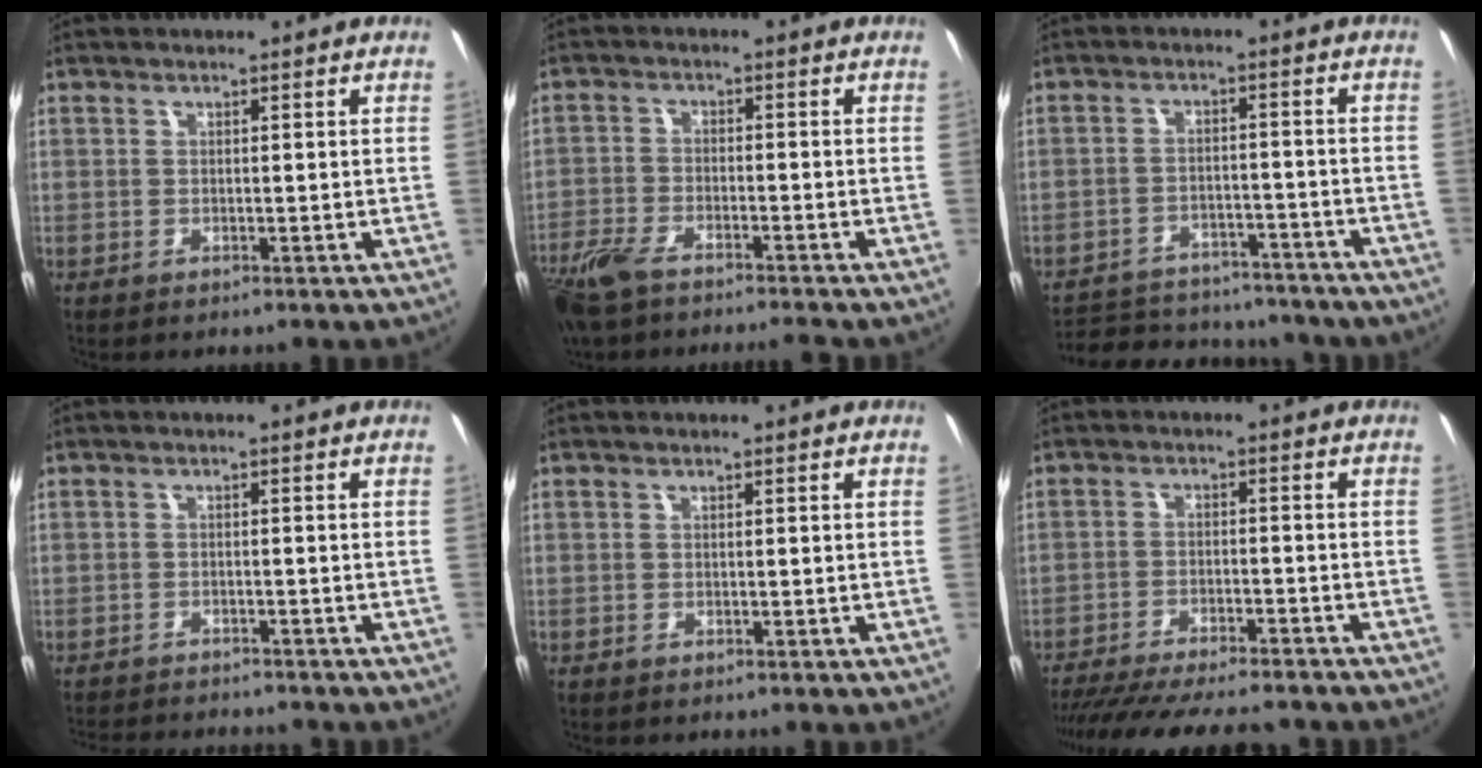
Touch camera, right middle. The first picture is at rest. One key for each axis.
{"total": 9.7, "fx": -7.9, "fy": 2.0, "fz": 5.2, "tx": -0.138, "ty": -0.031, "tz": -0.150}
{"total": 21.9, "fx": -18.5, "fy": 8.1, "fz": 8.5, "tx": -0.177, "ty": 0.006, "tz": -0.236}
{"total": 9.0, "fx": -8.3, "fy": 1.6, "fz": 3.0, "tx": -0.075, "ty": -0.013, "tz": -0.125}
{"total": 0.0}
{"total": 20.0, "fx": -17.4, "fy": 3.8, "fz": 9.1, "tx": -0.175, "ty": -0.024, "tz": -0.256}